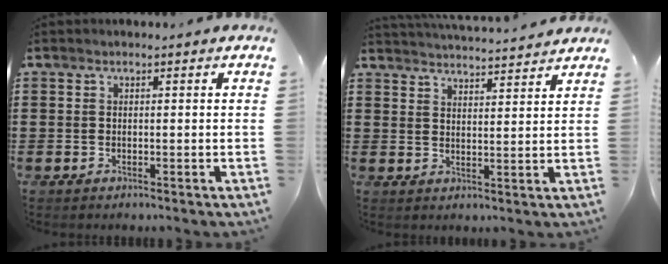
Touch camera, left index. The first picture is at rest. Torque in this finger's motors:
{"motor_torque": [2.14, 0.00, -0.11, 0.01]}